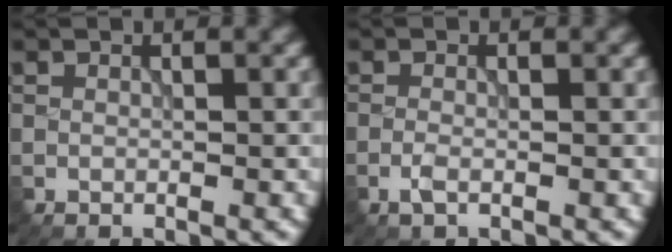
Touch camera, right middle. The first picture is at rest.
{"total": 1.1, "force": [-0.6, 0.3, 0.9], "torque": [-0.022, 0.000, -0.016]}